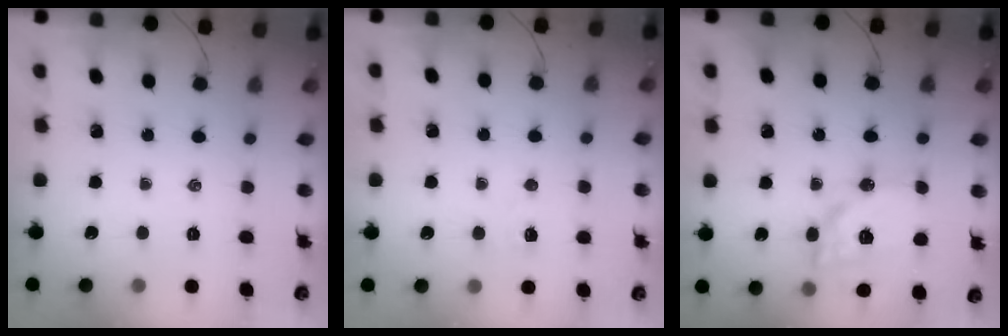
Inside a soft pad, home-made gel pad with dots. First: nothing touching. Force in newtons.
{"total": 3.0, "press": 2.9, "slide": 0.9}
{"total": 16.4, "press": 16.2, "slide": 2.7}